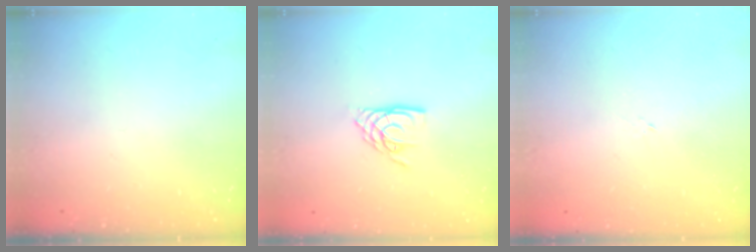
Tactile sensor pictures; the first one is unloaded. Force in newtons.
{"total": 7.9, "press": 7.9, "slide": 0.6}
{"total": 0.0}